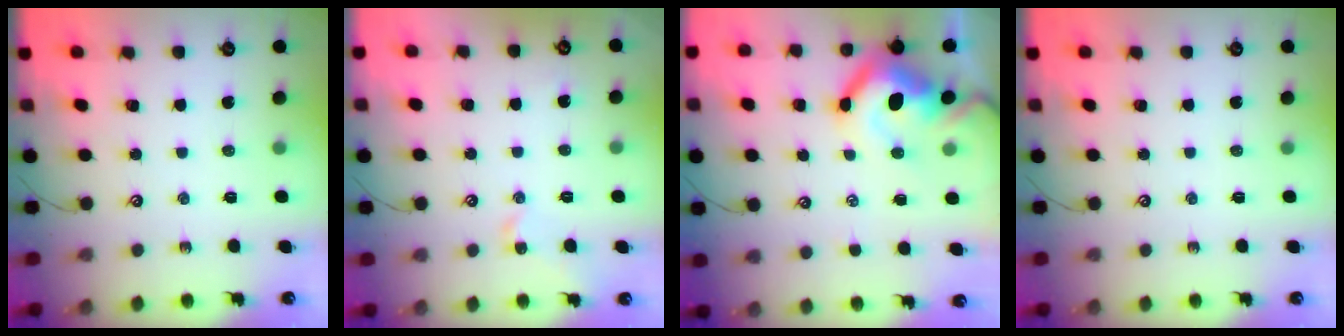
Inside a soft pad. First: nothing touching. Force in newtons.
{"total": 2.5, "press": 2.4, "slide": 0.7}
{"total": 12.8, "press": 12.7, "slide": 2.0}
{"total": 0.0}